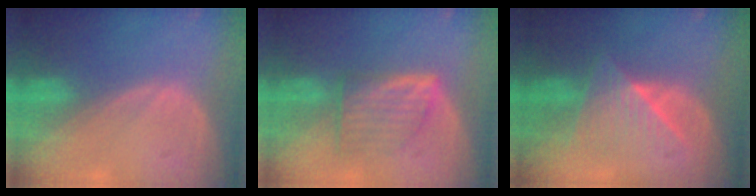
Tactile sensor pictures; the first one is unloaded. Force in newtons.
{"total": 6.6, "press": 6.1, "slide": 2.5}
{"total": 6.5, "press": 6.4, "slide": 1.0}